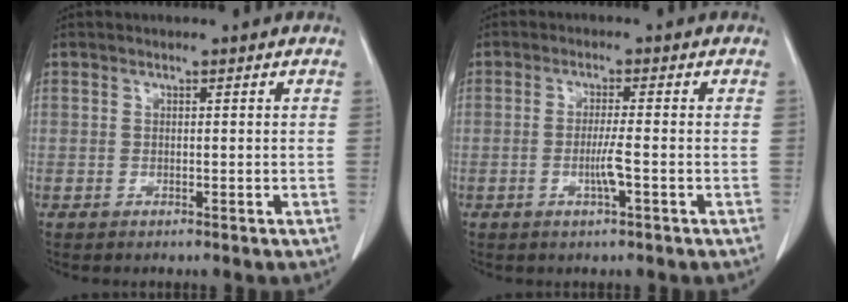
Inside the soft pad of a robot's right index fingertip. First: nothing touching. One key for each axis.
{"total": 3.3, "fx": -0.9, "fy": -0.2, "fz": 3.2, "tx": -0.063, "ty": -0.005, "tz": -0.019}